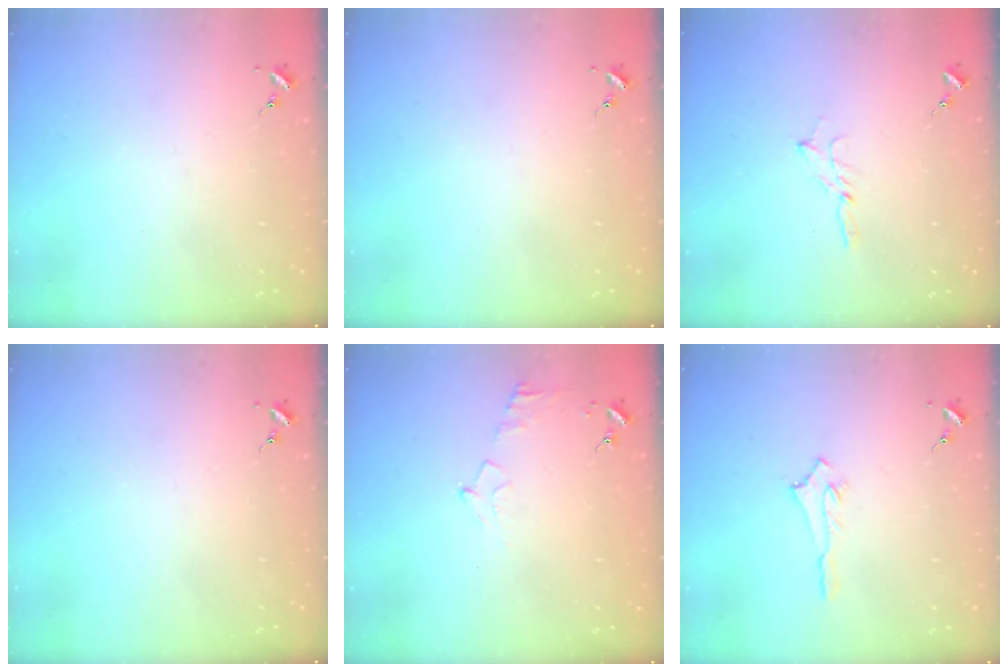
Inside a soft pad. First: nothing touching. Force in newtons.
{"total": 0.0}
{"total": 2.7, "press": 2.7, "slide": 0.2}
{"total": 0.0}
{"total": 5.7, "press": 5.6, "slide": 1.0}
{"total": 2.8, "press": 2.8, "slide": 0.4}